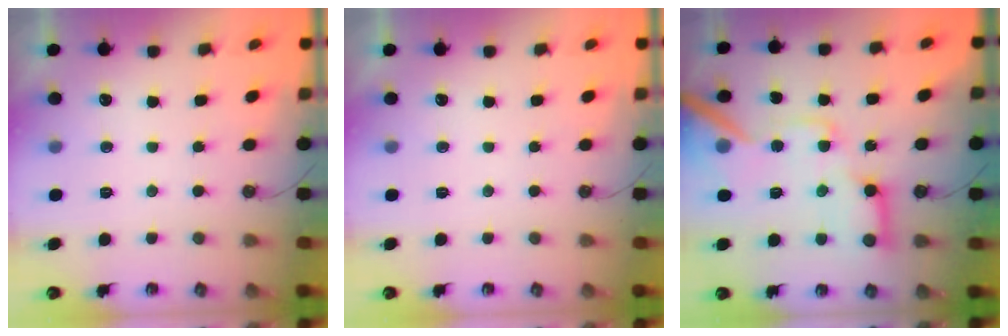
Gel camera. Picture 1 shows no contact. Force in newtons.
{"total": 0.0}
{"total": 20.2, "press": 20.1, "slide": 2.4}